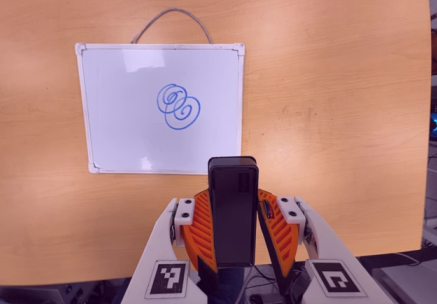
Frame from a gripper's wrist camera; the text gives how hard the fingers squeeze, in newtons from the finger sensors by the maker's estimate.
{"total": 6.8, "left": 6.0, "right": 7.6}